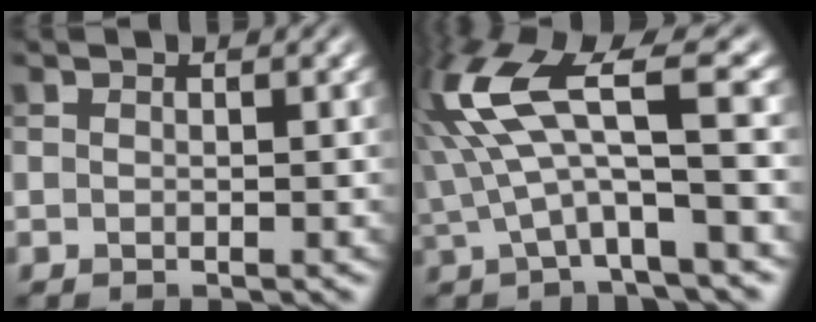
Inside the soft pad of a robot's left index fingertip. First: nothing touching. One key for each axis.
{"total": 8.9, "fx": 1.0, "fy": 2.2, "fz": 8.6, "tx": -0.180, "ty": 0.018, "tz": 0.013}